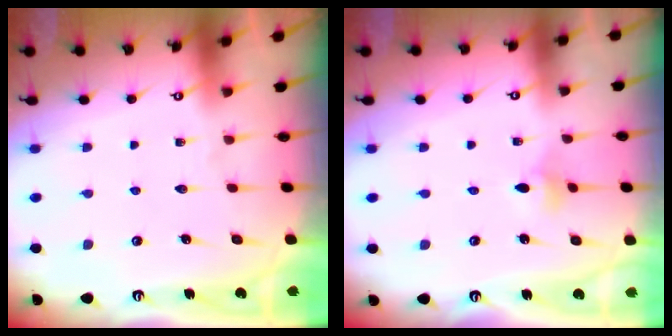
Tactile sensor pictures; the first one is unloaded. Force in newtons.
{"total": 3.2, "press": 3.1, "slide": 0.7}